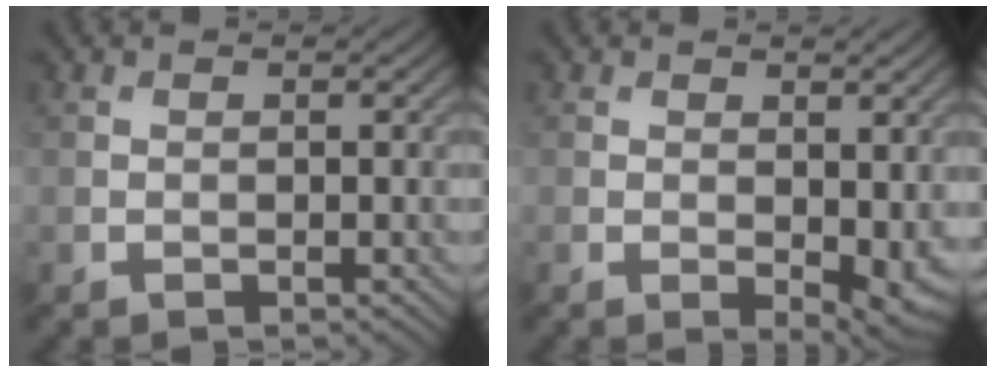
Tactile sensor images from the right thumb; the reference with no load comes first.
{"total": 4.3, "force": [-0.2, 2.2, 3.7], "torque": [-0.051, -0.013, 0.004]}